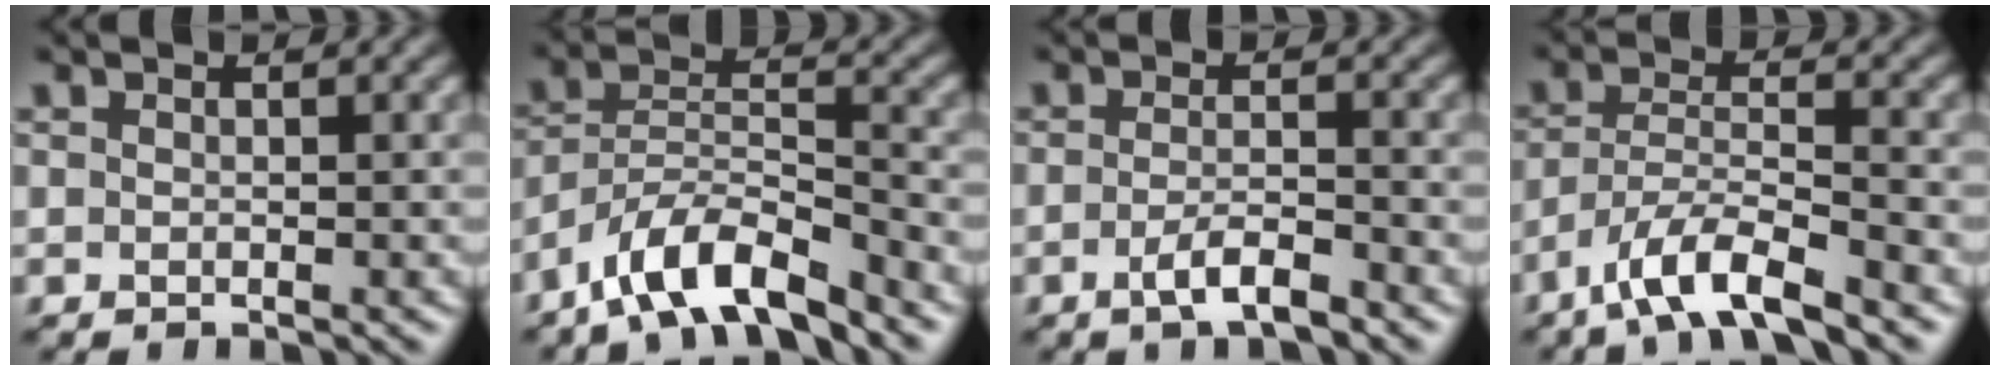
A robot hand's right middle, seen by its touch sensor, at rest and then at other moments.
{"total": 6.8, "force": [-5.3, 1.9, 3.9], "torque": [-0.070, 0.007, -0.098]}
{"total": 2.6, "force": [-1.4, 0.6, 2.1], "torque": [-0.043, 0.005, -0.029]}
{"total": 5.9, "force": [-4.3, 1.2, 3.8], "torque": [-0.070, 0.004, -0.083]}